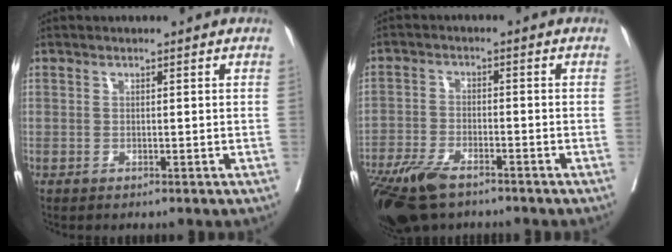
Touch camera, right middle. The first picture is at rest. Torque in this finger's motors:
{"motor_torque": [0.90, -0.85, 0.18, 0.09]}